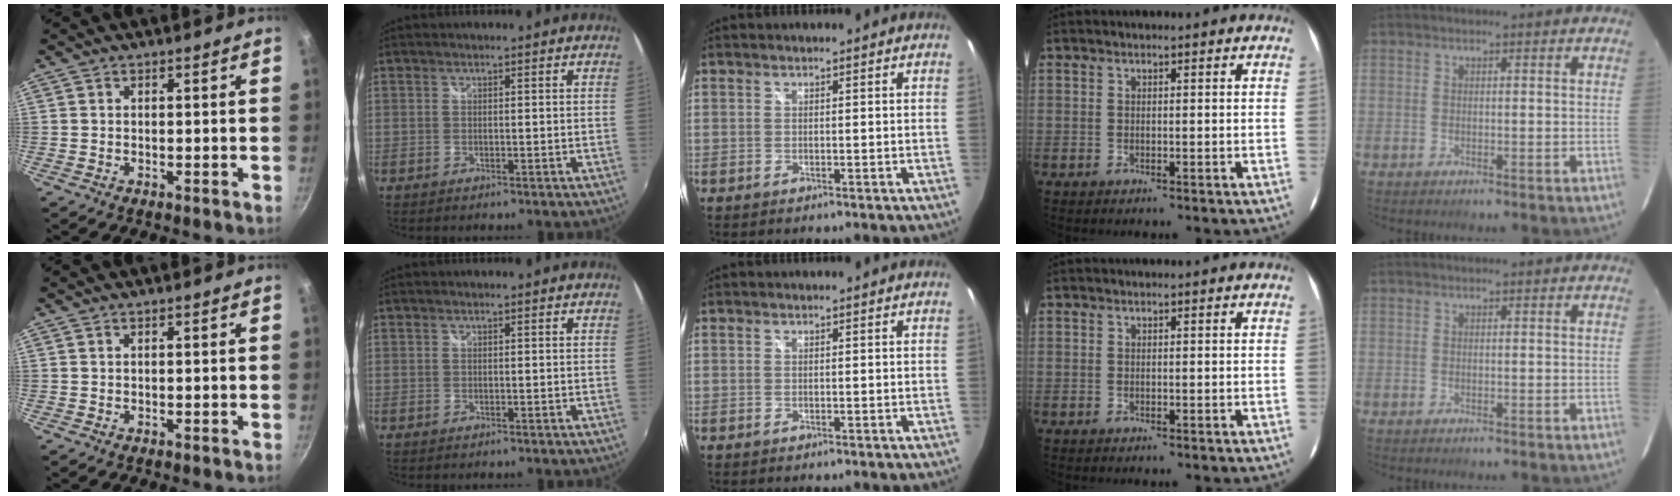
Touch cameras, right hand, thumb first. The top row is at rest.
{}